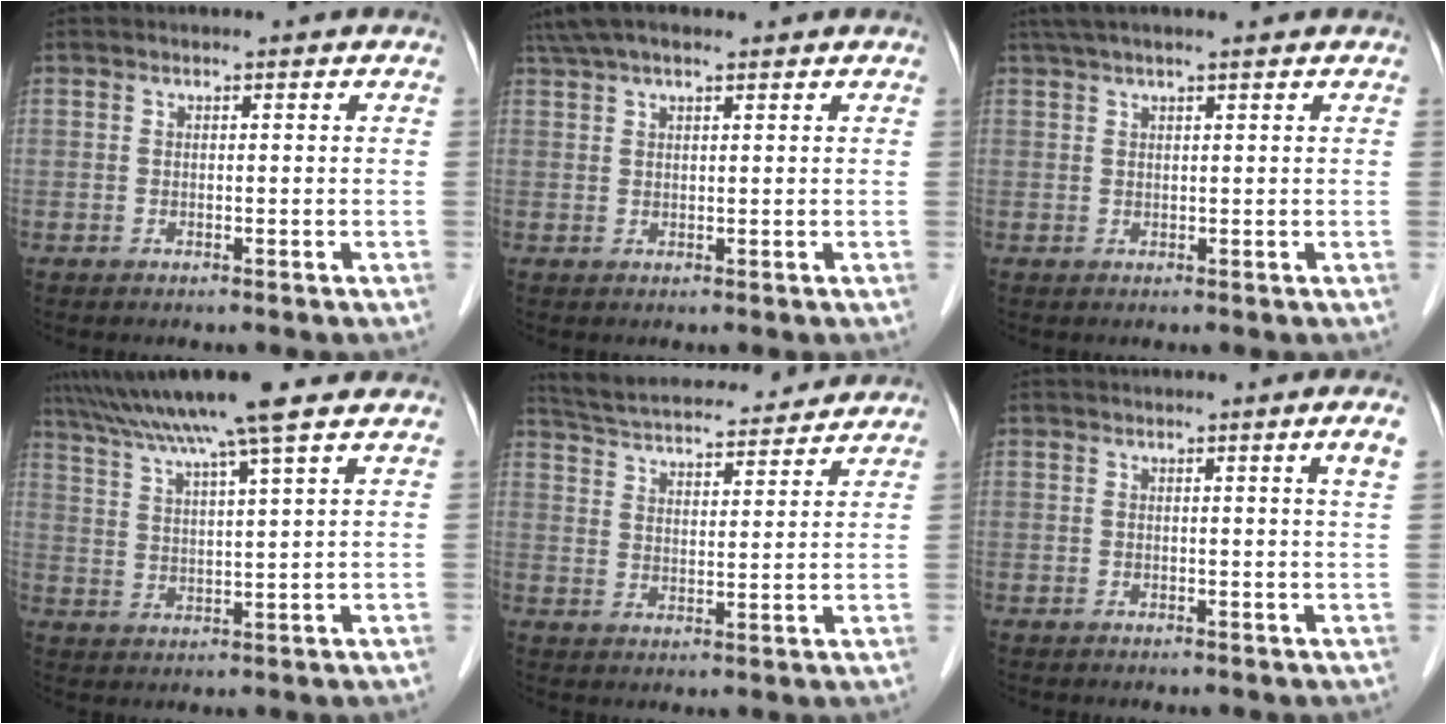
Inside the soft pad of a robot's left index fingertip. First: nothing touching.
{"total": 7.0, "force": [5.5, 1.6, 4.0], "torque": [-0.074, 0.044, 0.099]}
{"total": 6.9, "force": [5.6, 0.4, 4.0], "torque": [-0.064, 0.038, 0.087]}
{"total": 11.3, "force": [9.1, -1.4, 6.5], "torque": [-0.117, 0.020, 0.145]}
{"total": 17.9, "force": [16.6, 3.2, 6.0], "torque": [-0.107, 0.033, 0.246]}
{"total": 2.0, "force": [0.9, -0.7, 1.7], "torque": [-0.024, -0.007, 0.015]}